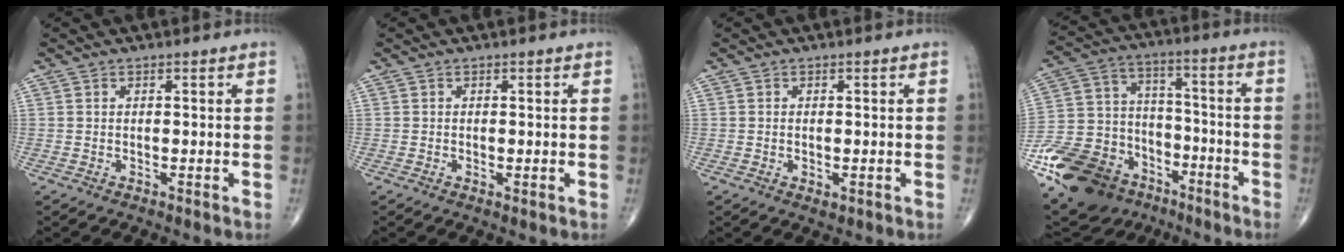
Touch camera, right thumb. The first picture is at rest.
{"total": 0.6, "force": [-0.1, 0.2, 0.6], "torque": [-0.012, -0.003, -0.001]}
{"total": 1.5, "force": [-0.3, 0.8, 1.2], "torque": [-0.022, -0.003, -0.001]}
{"total": 23.9, "force": [-13.9, 16.2, 10.8], "torque": [-0.213, 0.081, -0.231]}